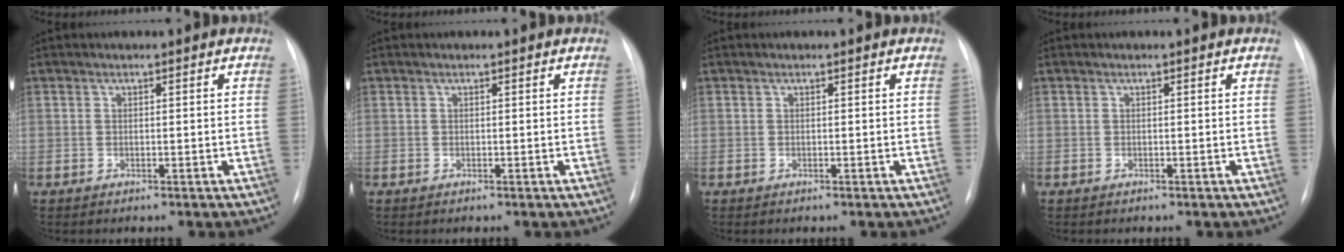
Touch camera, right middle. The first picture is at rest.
{"total": 0.0}
{"total": 0.0}
{"total": 0.0}